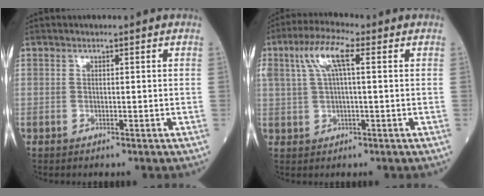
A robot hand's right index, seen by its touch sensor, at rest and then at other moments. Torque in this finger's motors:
{"motor_torque": [0.96, 0.47, 0.51, 0.14]}